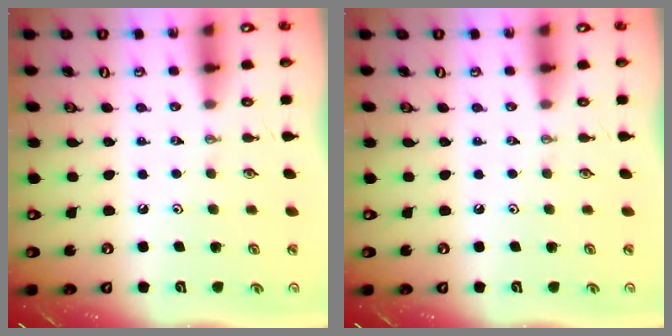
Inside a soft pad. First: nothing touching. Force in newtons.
{"total": 0.0}